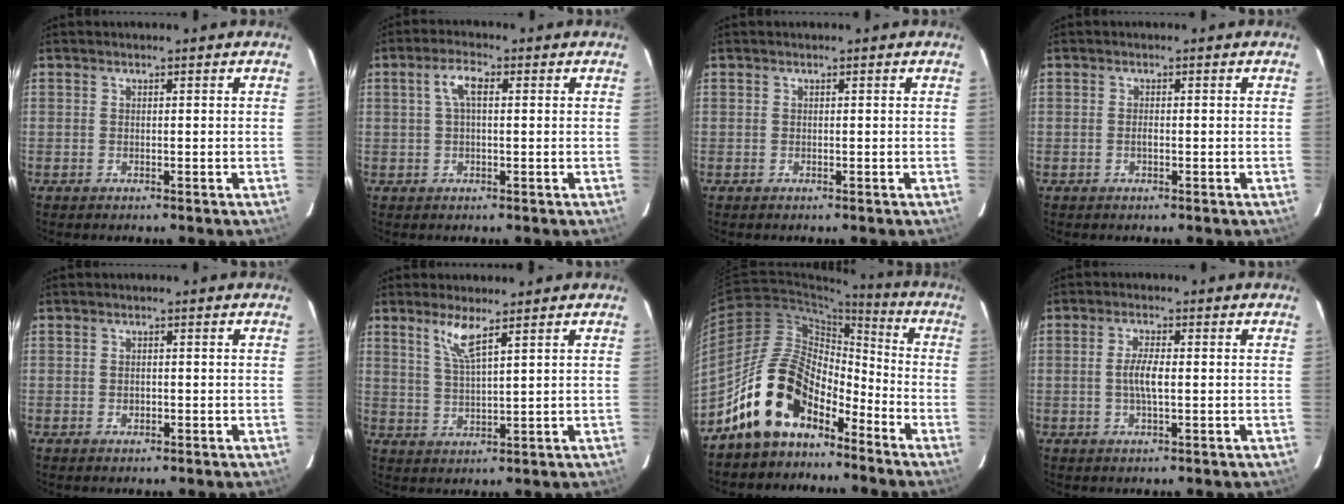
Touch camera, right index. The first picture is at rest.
{"total": 3.9, "force": [0.8, 1.4, 3.5], "torque": [-0.070, 0.012, 0.016]}
{"total": 0.0}
{"total": 0.9, "force": [-0.3, 0.3, 0.7], "torque": [-0.013, 0.000, -0.006]}
{"total": 1.2, "force": [-0.4, 0.9, 0.7], "torque": [-0.012, 0.001, -0.006]}
{"total": 4.9, "force": [3.2, 0.3, 3.7], "torque": [-0.077, -0.005, 0.065]}
{"total": 14.8, "force": [-10.3, 7.5, 7.5], "torque": [-0.140, 0.024, -0.184]}
{"total": 3.9, "force": [-0.3, 0.9, 3.8], "torque": [-0.075, 0.002, -0.004]}